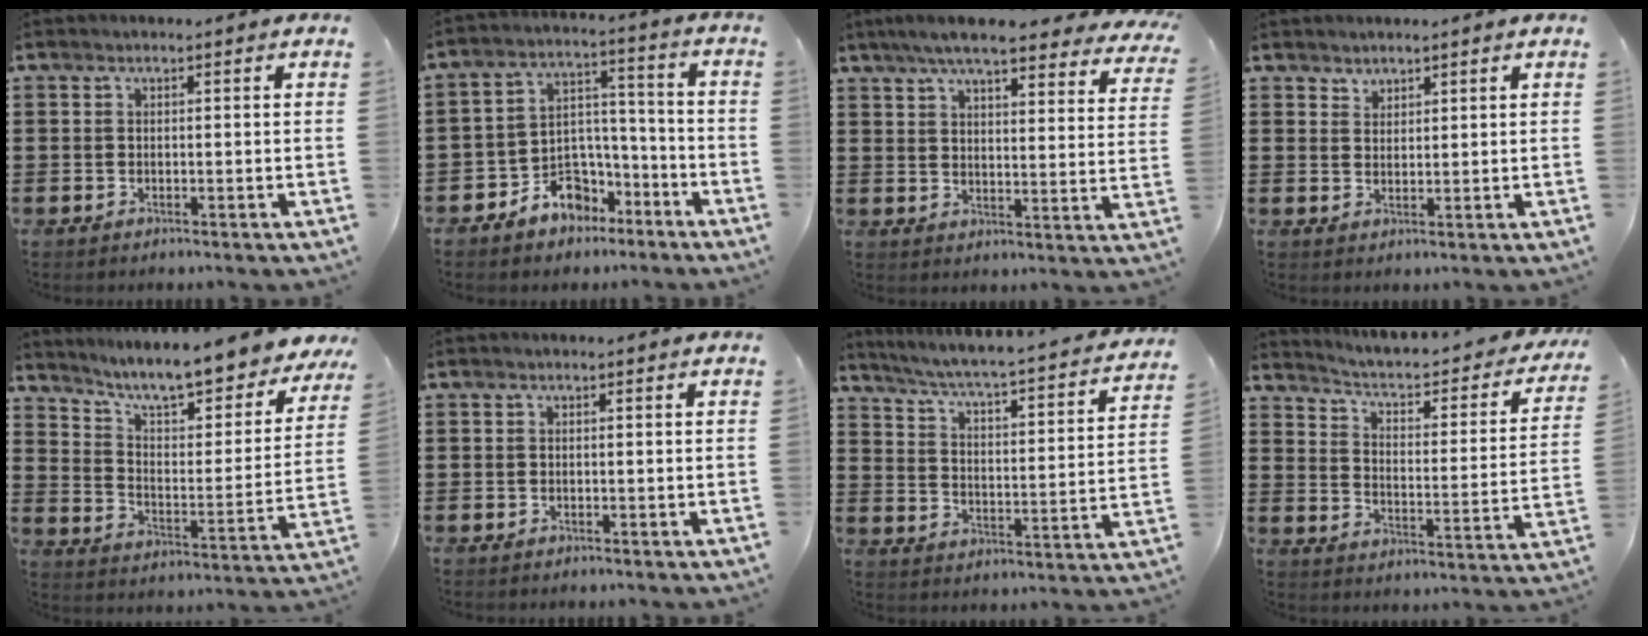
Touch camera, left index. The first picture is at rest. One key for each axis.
{"total": 6.8, "fx": -5.1, "fy": 4.4, "fz": 1.0, "tx": -0.021, "ty": 0.026, "tz": -0.095}
{"total": 7.5, "fx": 6.5, "fy": 0.3, "fz": 3.8, "tx": -0.095, "ty": -0.021, "tz": 0.113}
{"total": 1.8, "fx": 1.7, "fy": 0.7, "fz": -0.1, "tx": -0.001, "ty": 0.002, "tz": 0.034}
{"total": 8.8, "fx": 7.8, "fy": 0.3, "fz": 3.9, "tx": -0.099, "ty": -0.059, "tz": 0.129}
{"total": 0.0}
{"total": 3.6, "fx": 3.2, "fy": -0.2, "fz": 1.7, "tx": -0.053, "ty": -0.038, "tz": 0.040}
{"total": 3.0, "fx": 2.3, "fy": 0.7, "fz": 1.8, "tx": -0.051, "ty": -0.027, "tz": 0.026}